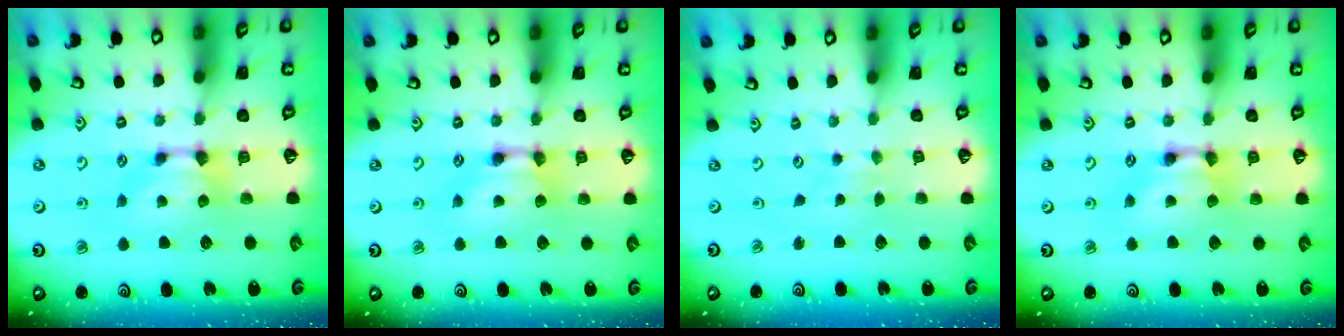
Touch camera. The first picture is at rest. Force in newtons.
{"total": 1.7, "press": 1.7, "slide": 0.2}
{"total": 4.5, "press": 4.5, "slide": 0.2}
{"total": 2.1, "press": 2.1, "slide": 0.0}